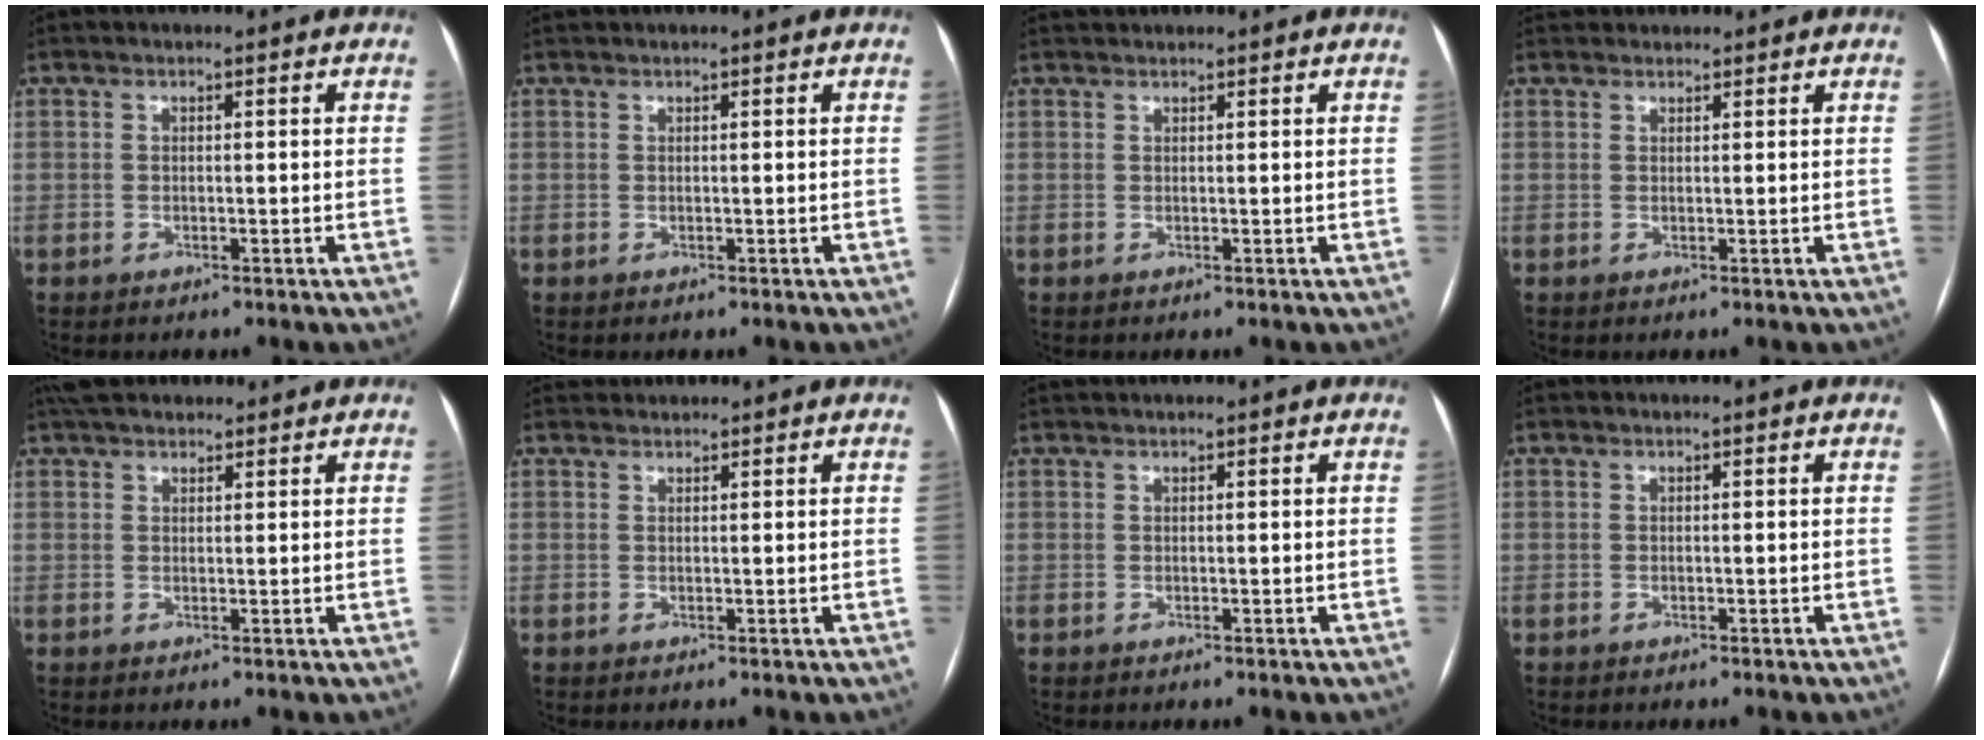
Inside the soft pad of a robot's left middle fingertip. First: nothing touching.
{"total": 0.7, "force": [0.6, -0.1, 0.2], "torque": [-0.006, 0.017, 0.018]}
{"total": 1.5, "force": [1.5, 0.1, 0.2], "torque": [-0.006, 0.021, 0.030]}
{"total": 2.8, "force": [2.6, 0.9, 0.3], "torque": [0.000, 0.032, 0.041]}
{"total": 6.4, "force": [5.5, 2.4, 2.3], "torque": [-0.028, 0.038, 0.094]}
{"total": 1.8, "force": [1.8, 0.3, -0.1], "torque": [-0.004, 0.023, 0.035]}
{"total": 0.9, "force": [0.9, -0.1, 0.3], "torque": [-0.006, 0.017, 0.022]}
{"total": 0.0}